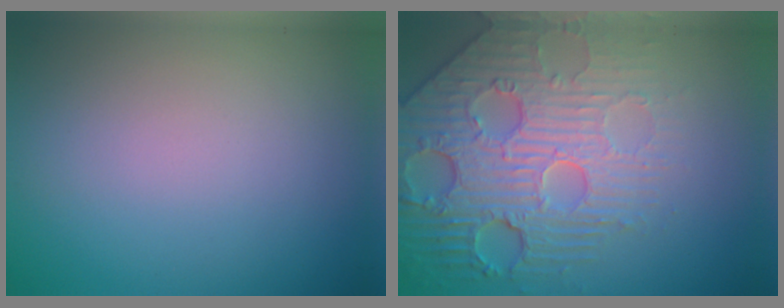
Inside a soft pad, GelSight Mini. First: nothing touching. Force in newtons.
{"total": 6.7, "press": 5.5, "slide": 3.8}